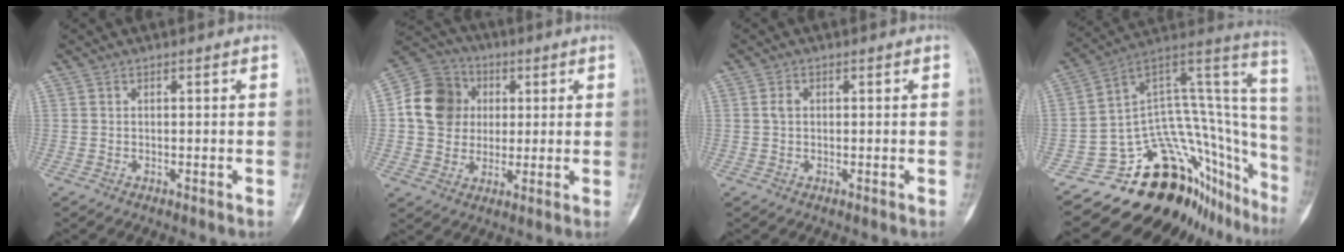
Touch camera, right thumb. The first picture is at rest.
{"total": 12.5, "force": [1.8, 11.1, 5.5], "torque": [-0.077, 0.010, 0.024]}
{"total": 1.5, "force": [0.2, 1.1, 1.0], "torque": [-0.015, 0.004, 0.004]}
{"total": 26.4, "force": [-17.5, 12.3, 15.5], "torque": [-0.090, 0.147, -0.238]}